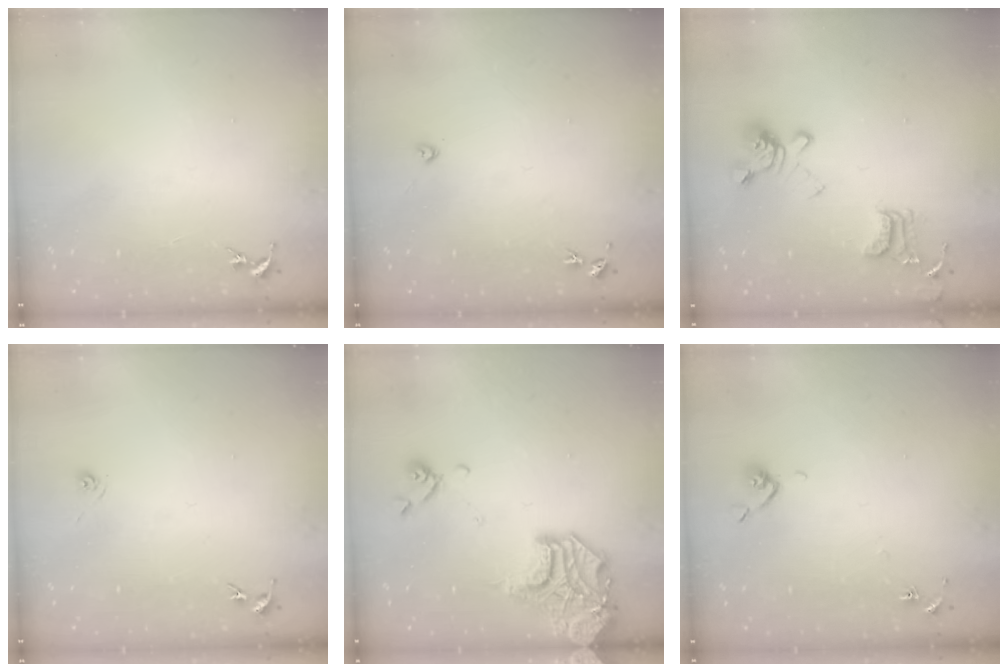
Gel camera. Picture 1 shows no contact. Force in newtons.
{"total": 2.2, "press": 2.2, "slide": 0.3}
{"total": 16.4, "press": 16.3, "slide": 1.5}
{"total": 3.2, "press": 2.6, "slide": 1.8}
{"total": 15.9, "press": 15.6, "slide": 2.9}
{"total": 5.9, "press": 5.8, "slide": 0.8}